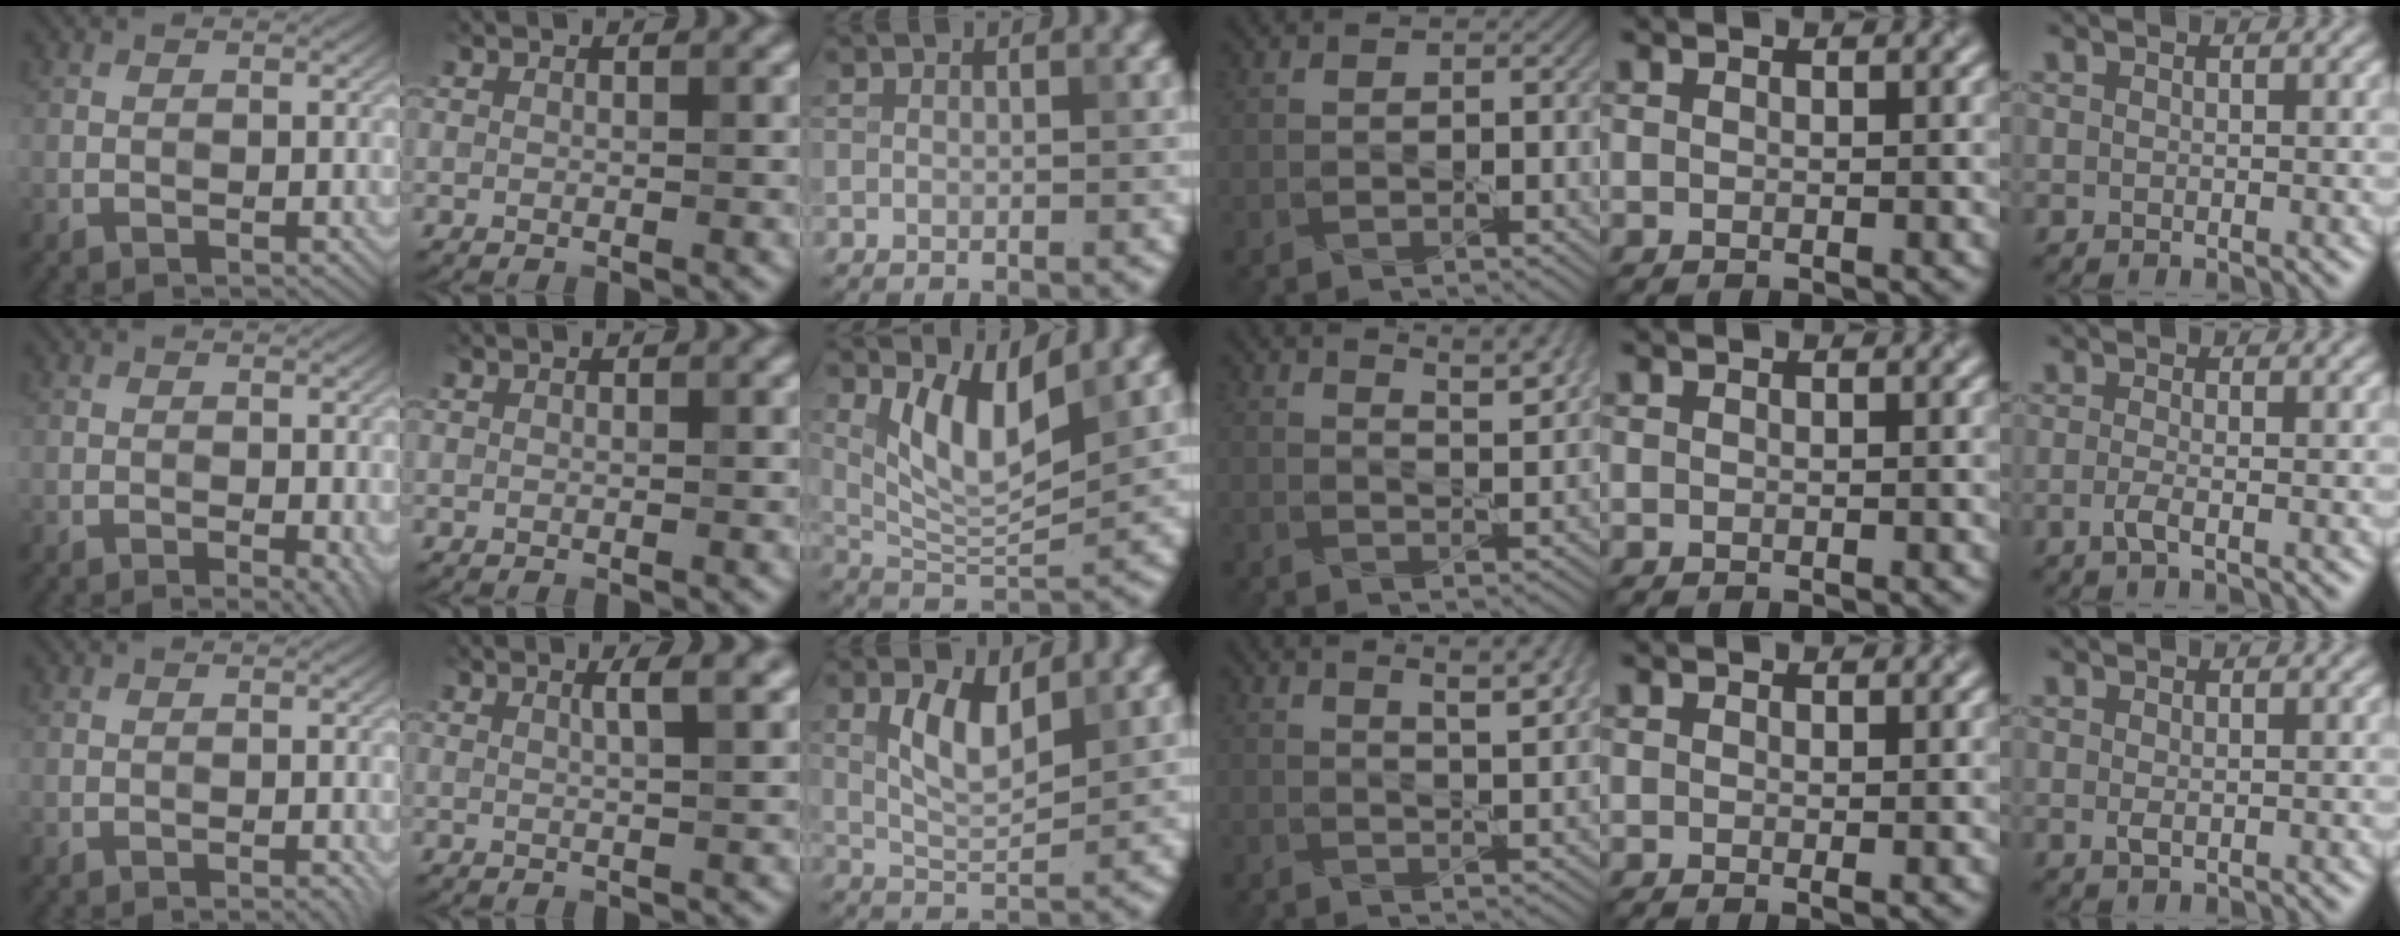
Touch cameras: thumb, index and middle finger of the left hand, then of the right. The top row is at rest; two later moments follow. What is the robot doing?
{"motion": "pour", "object": "sugar"}